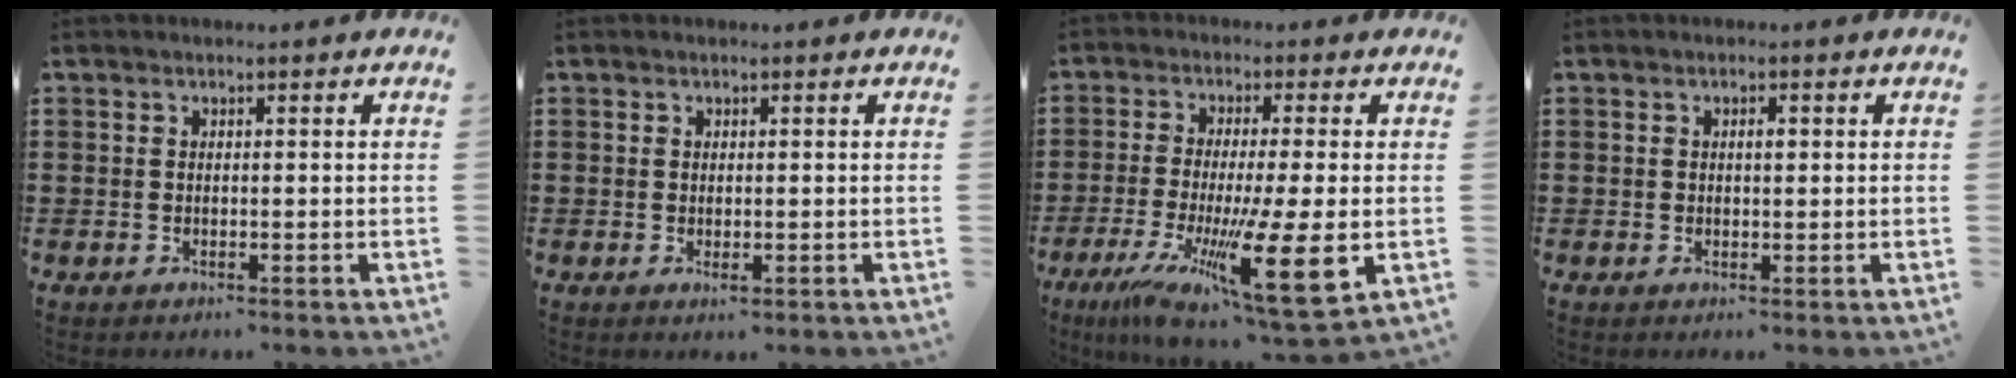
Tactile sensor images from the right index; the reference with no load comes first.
{"total": 0.7, "force": [0.1, 0.2, 0.6], "torque": [-0.013, 0.001, 0.002]}
{"total": 15.4, "force": [-4.7, 2.4, 14.4], "torque": [-0.265, -0.017, -0.069]}
{"total": 1.3, "force": [0.2, 0.5, 1.1], "torque": [-0.023, 0.003, 0.003]}